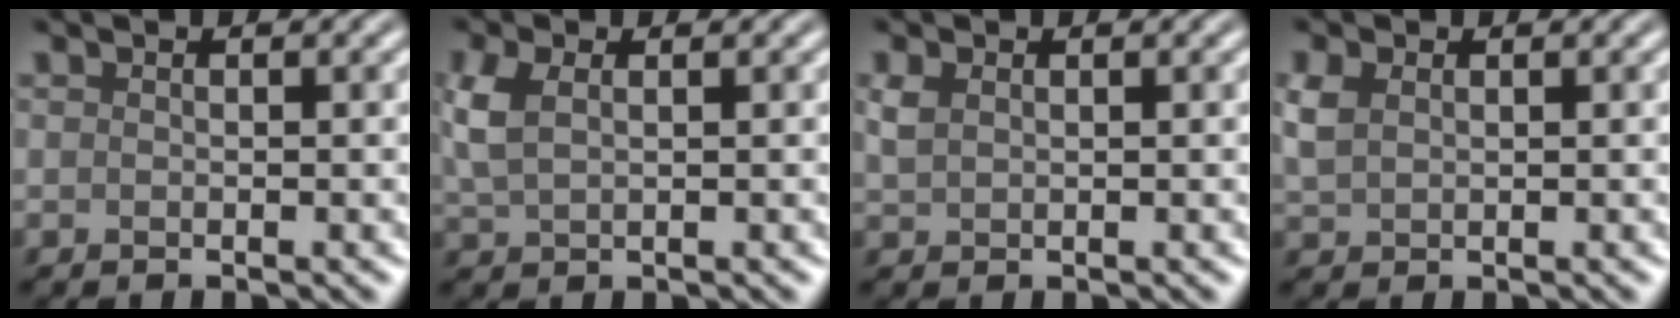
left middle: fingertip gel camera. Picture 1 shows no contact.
{"total": 3.2, "force": [0.9, 1.9, 2.3], "torque": [-0.066, 0.005, 0.020]}
{"total": 1.4, "force": [0.6, 1.0, 0.8], "torque": [-0.021, 0.002, 0.015]}
{"total": 2.1, "force": [0.8, 1.5, 1.3], "torque": [-0.034, 0.003, 0.018]}